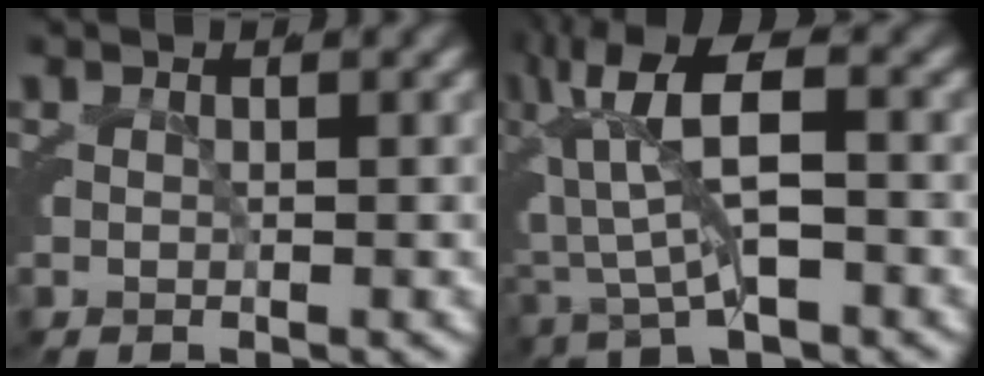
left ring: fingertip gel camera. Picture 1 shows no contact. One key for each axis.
{"total": 8.6, "fx": 1.9, "fy": 4.3, "fz": 7.2, "tx": -0.131, "ty": 0.014, "tz": 0.022}